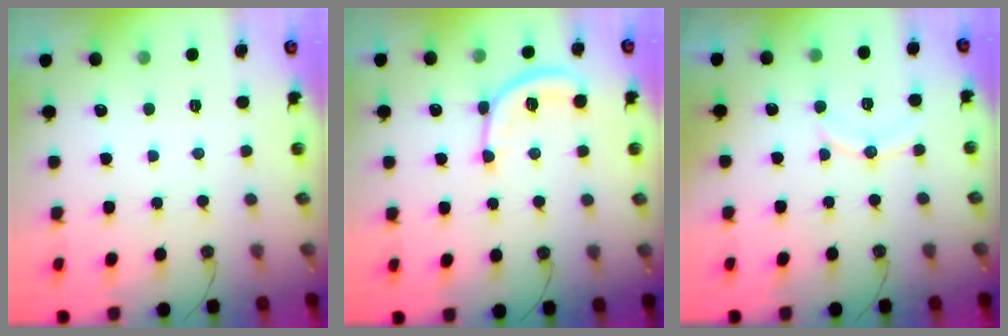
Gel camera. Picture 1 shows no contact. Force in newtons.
{"total": 10.7, "press": 10.7, "slide": 0.7}
{"total": 8.1, "press": 7.8, "slide": 2.2}